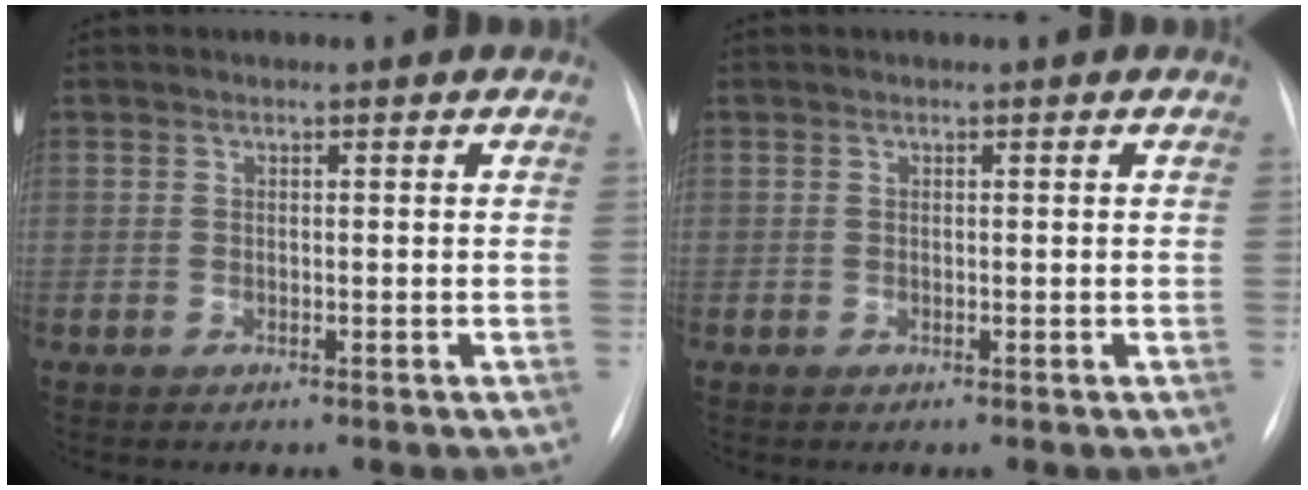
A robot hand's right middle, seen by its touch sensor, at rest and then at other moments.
{"total": 0.0}